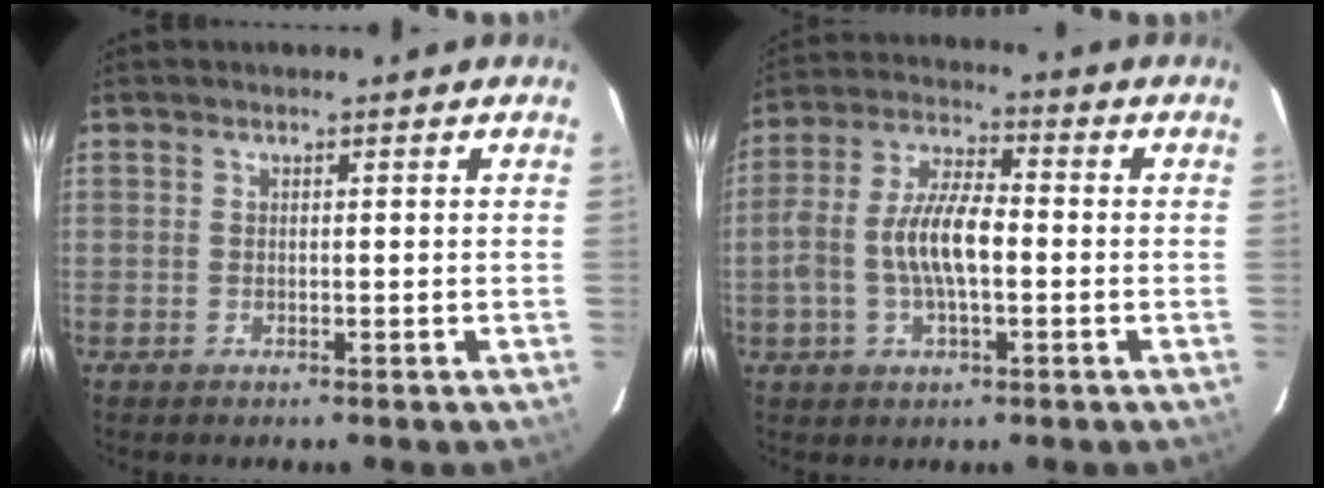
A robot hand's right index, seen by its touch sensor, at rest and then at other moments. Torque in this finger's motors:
{"motor_torque": [0.81, -0.59, 0.38, 0.19]}